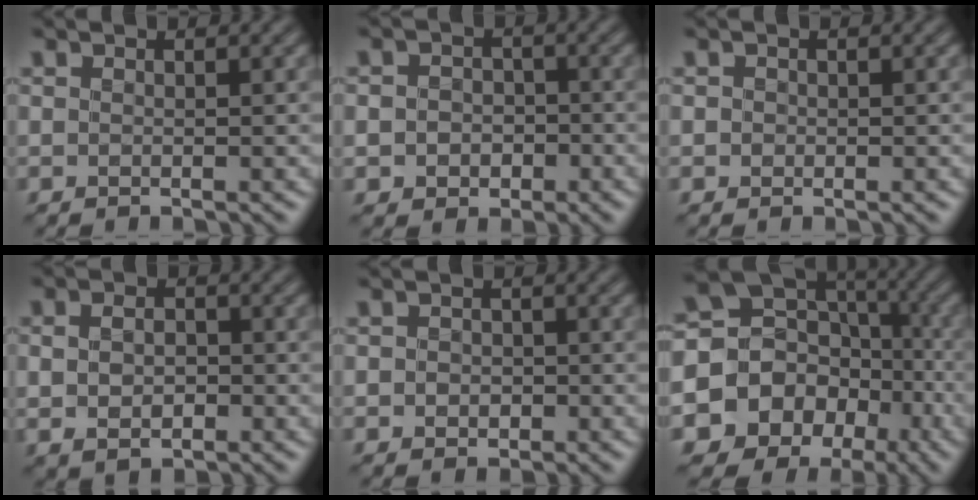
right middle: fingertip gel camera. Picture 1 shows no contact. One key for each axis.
{"total": 3.2, "fx": -0.8, "fy": 2.8, "fz": 1.4, "tx": 0.001, "ty": -0.005, "tz": -0.019}
{"total": 0.6, "fx": 0.0, "fy": 0.5, "fz": 0.1, "tx": 0.003, "ty": -0.004, "tz": -0.002}
{"total": 3.3, "fx": -0.2, "fy": 2.4, "fz": 2.3, "tx": -0.039, "ty": -0.001, "tz": 0.001}
{"total": 1.7, "fx": -0.2, "fy": 1.4, "fz": 0.9, "tx": -0.008, "ty": -0.005, "tz": -0.005}
{"total": 14.7, "fx": -5.4, "fy": 12.8, "fz": 4.8, "tx": -0.103, "ty": -0.016, "tz": -0.095}